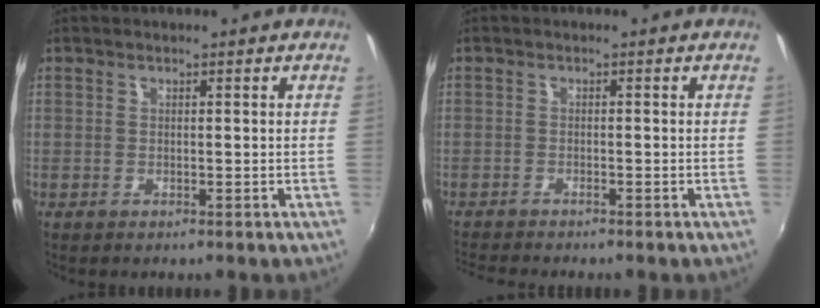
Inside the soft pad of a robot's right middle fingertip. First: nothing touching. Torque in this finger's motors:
{"motor_torque": [1.06, -1.08, 0.07, 0.03]}